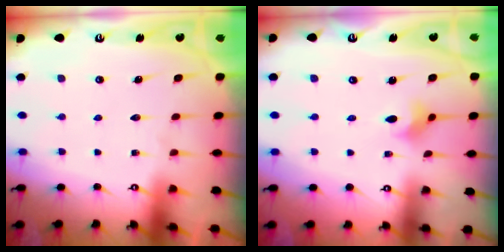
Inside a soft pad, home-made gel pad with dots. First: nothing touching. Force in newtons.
{"total": 2.6, "press": 2.6, "slide": 0.4}